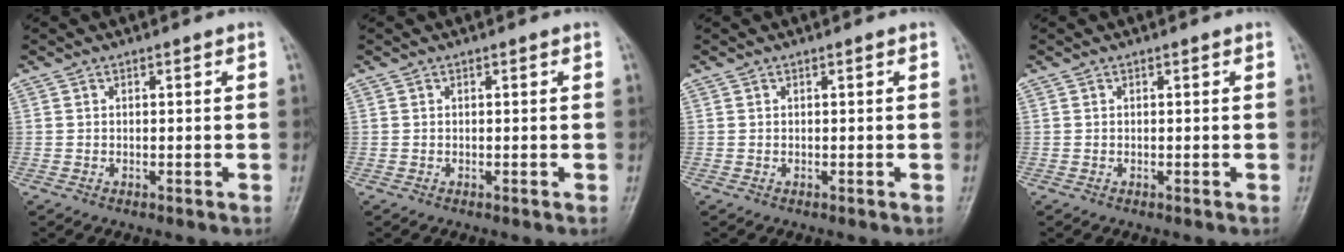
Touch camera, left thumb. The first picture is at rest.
{"total": 0.0}
{"total": 0.0}
{"total": 0.0}